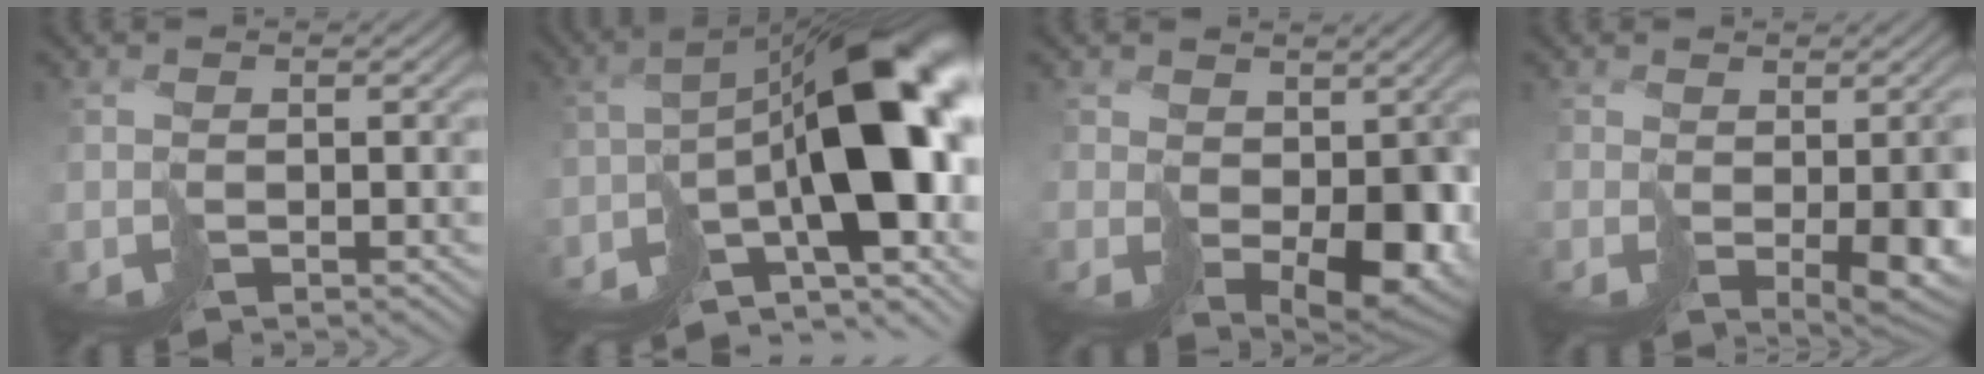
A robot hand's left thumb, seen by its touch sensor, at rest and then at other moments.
{"total": 16.7, "force": [-5.3, 7.4, 14.0], "torque": [-0.169, -0.019, -0.065]}
{"total": 7.8, "force": [-0.2, 5.5, 5.6], "torque": [-0.089, -0.038, 0.012]}
{"total": 4.8, "force": [-0.6, 2.4, 4.1], "torque": [-0.062, -0.029, 0.017]}